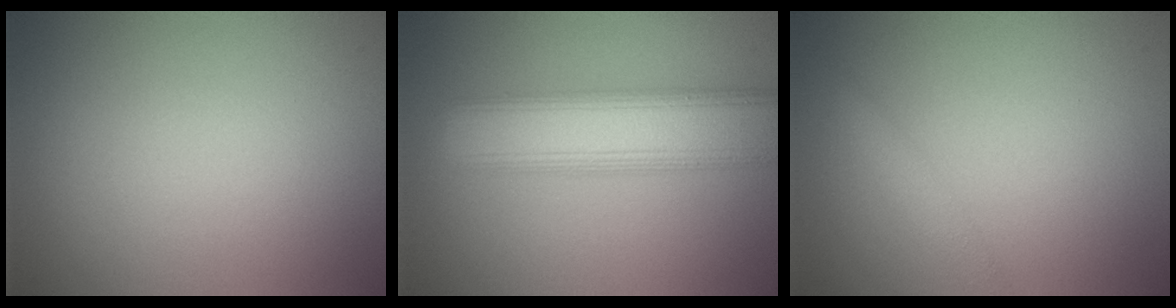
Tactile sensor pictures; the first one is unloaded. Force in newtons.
{"total": 8.2, "press": 8.2, "slide": 0.2}
{"total": 1.3, "press": 1.3, "slide": 0.1}